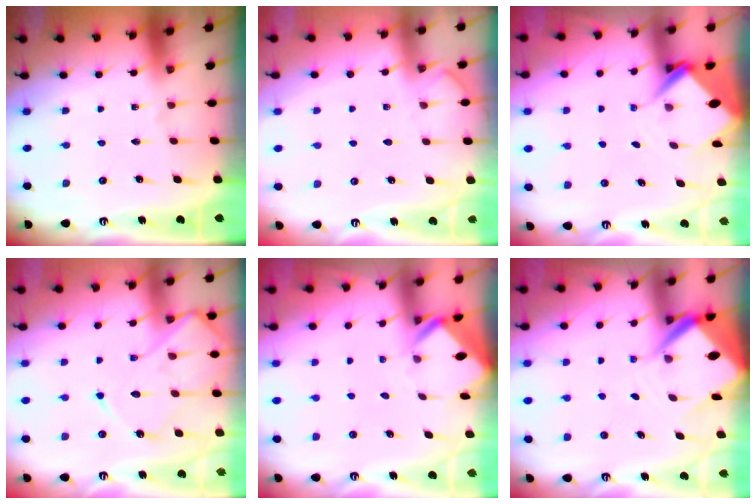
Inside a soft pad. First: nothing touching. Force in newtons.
{"total": 2.4, "press": 2.4, "slide": 0.4}
{"total": 5.5, "press": 5.4, "slide": 0.5}
{"total": 12.9, "press": 12.8, "slide": 1.2}
{"total": 2.8, "press": 2.8, "slide": 0.2}
{"total": 7.6, "press": 7.6, "slide": 0.6}